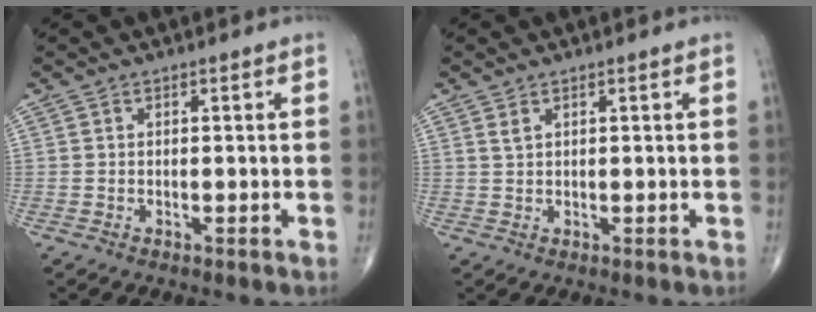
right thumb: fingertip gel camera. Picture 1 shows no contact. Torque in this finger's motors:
{"motor_torque": [-0.43, 0.28, -0.12, -0.27, 0.02]}